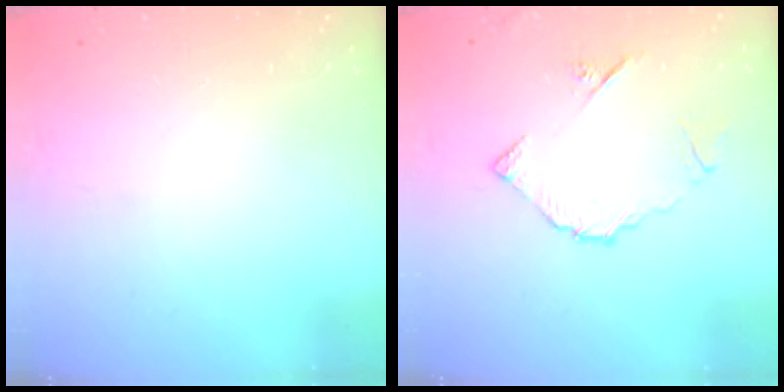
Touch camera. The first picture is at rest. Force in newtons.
{"total": 9.1, "press": 9.1, "slide": 0.8}